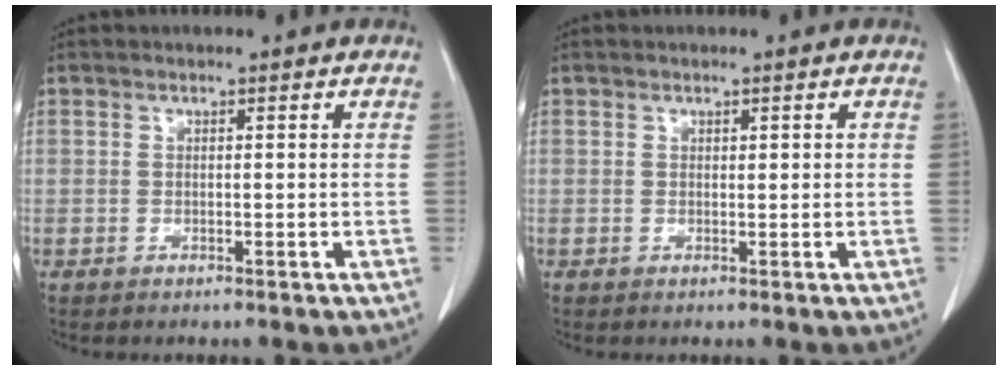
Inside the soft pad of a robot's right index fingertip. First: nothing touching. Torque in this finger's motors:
{"motor_torque": [-0.08, 0.08, -0.10, -0.01]}